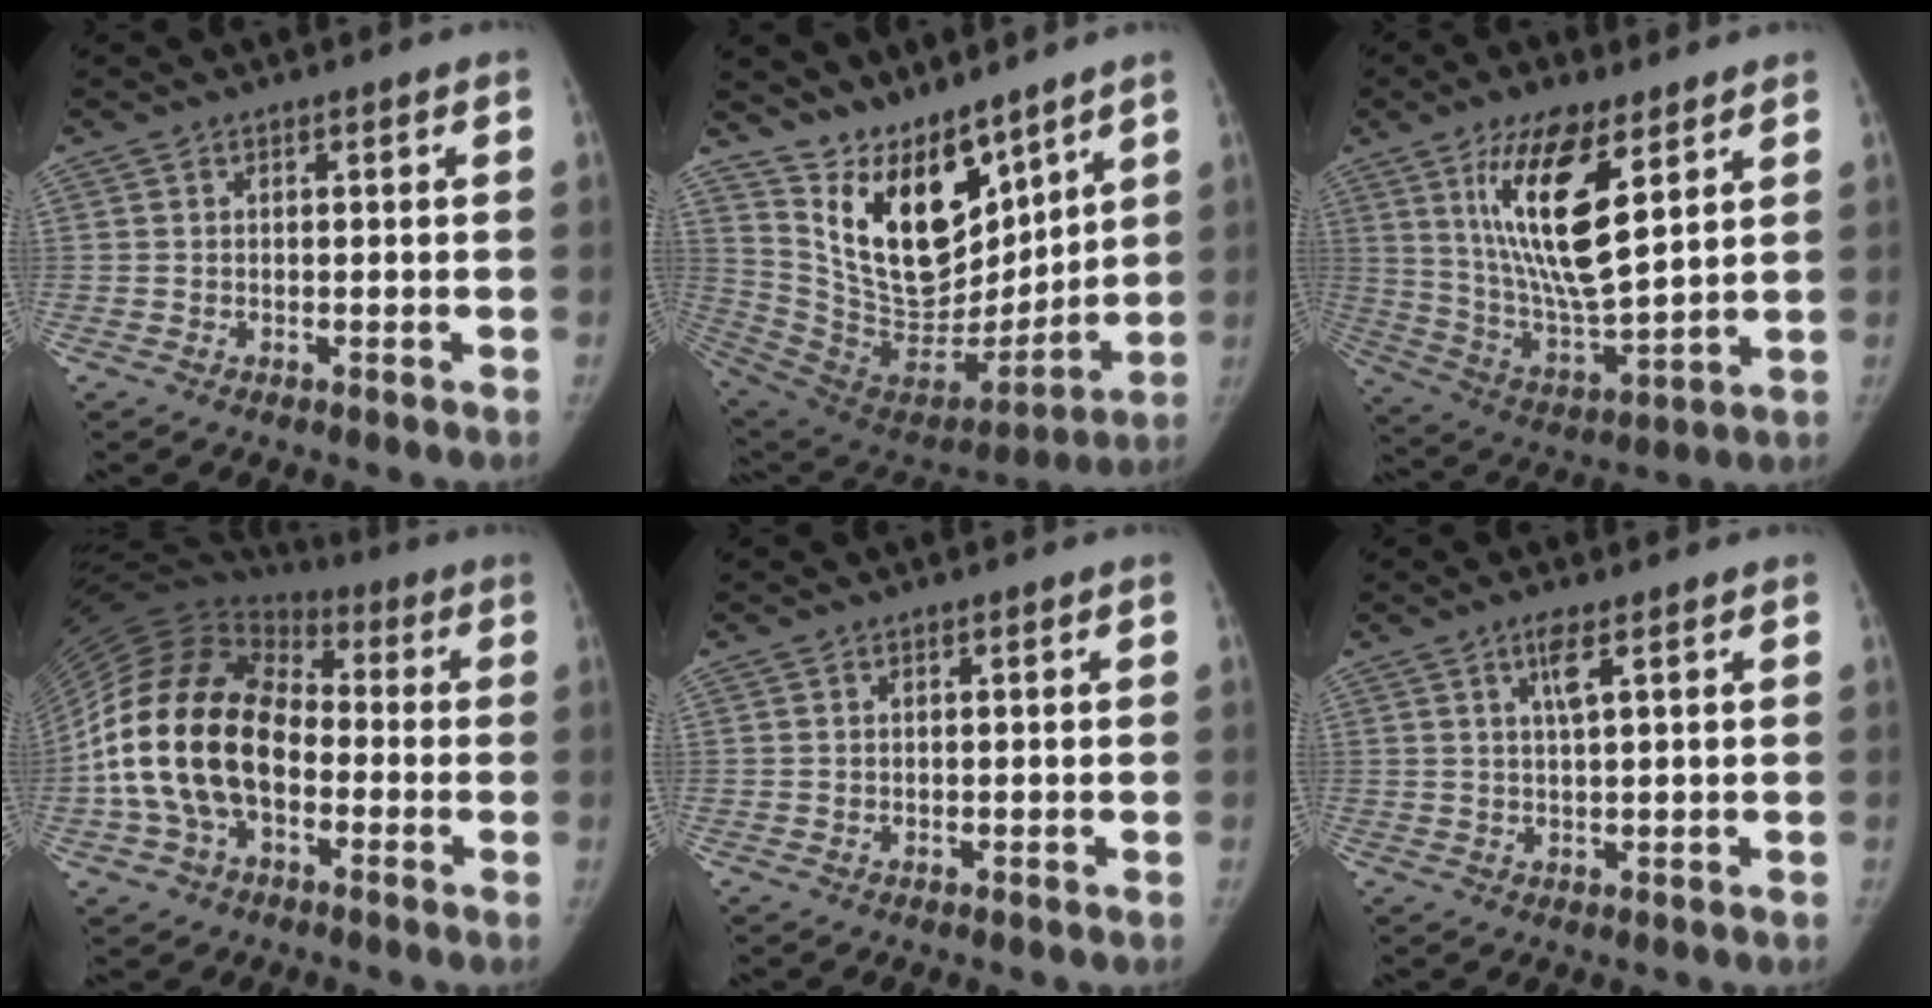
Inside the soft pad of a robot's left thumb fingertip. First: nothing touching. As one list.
[{"total": 20.3, "force": [13.4, 10.1, 11.4], "torque": [-0.143, -0.088, 0.257]}, {"total": 17.9, "force": [8.0, 5.9, 14.8], "torque": [-0.258, -0.044, 0.154]}, {"total": 22.5, "force": [-3.7, 15.0, 16.4], "torque": [-0.329, 0.039, -0.072]}, {"total": 0.0}, {"total": 3.3, "force": [1.4, 0.5, 3.0], "torque": [-0.059, -0.004, 0.029]}]